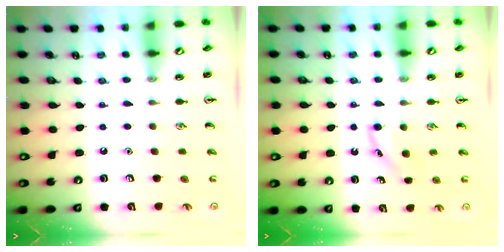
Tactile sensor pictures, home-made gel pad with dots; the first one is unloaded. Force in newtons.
{"total": 3.8, "press": 3.5, "slide": 1.6}